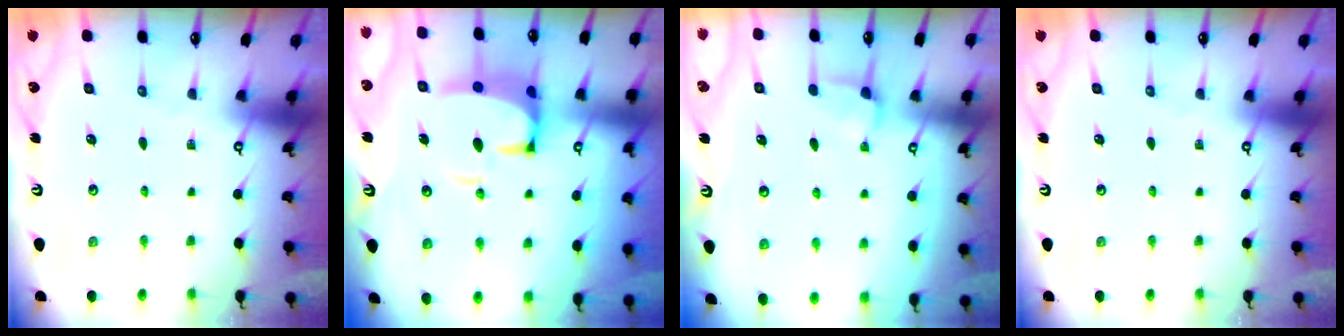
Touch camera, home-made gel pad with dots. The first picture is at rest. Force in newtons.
{"total": 7.2, "press": 7.1, "slide": 1.3}
{"total": 2.5, "press": 2.5, "slide": 0.6}
{"total": 0.0}